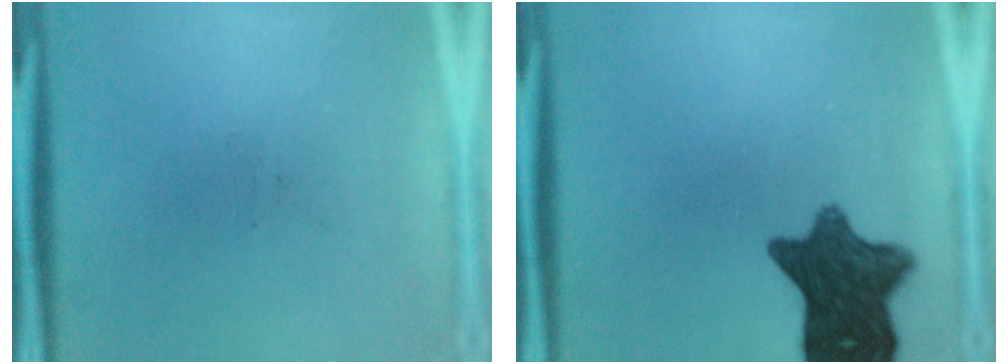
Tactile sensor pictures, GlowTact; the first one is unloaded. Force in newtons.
{"total": 11.4}